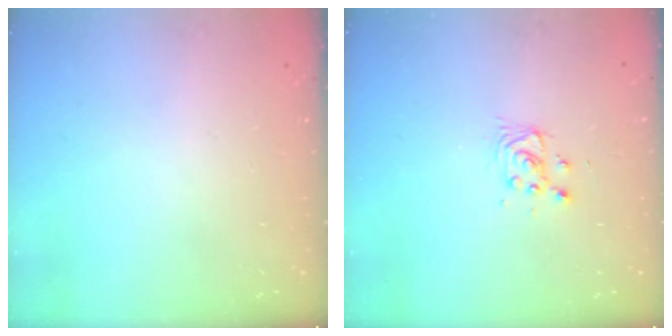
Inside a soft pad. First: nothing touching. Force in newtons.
{"total": 3.5, "press": 3.5, "slide": 0.4}